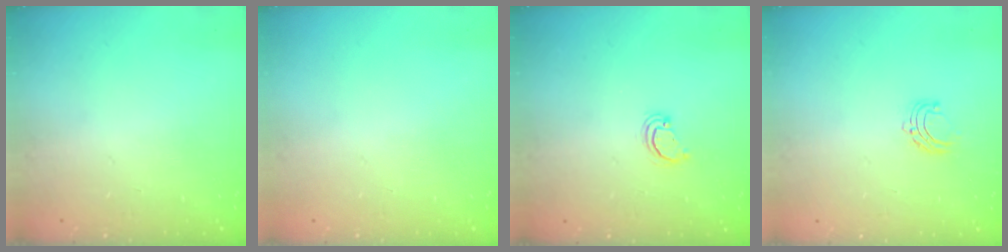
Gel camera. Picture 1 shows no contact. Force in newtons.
{"total": 0.0}
{"total": 2.5, "press": 2.5, "slide": 0.3}
{"total": 5.3, "press": 5.3, "slide": 0.5}